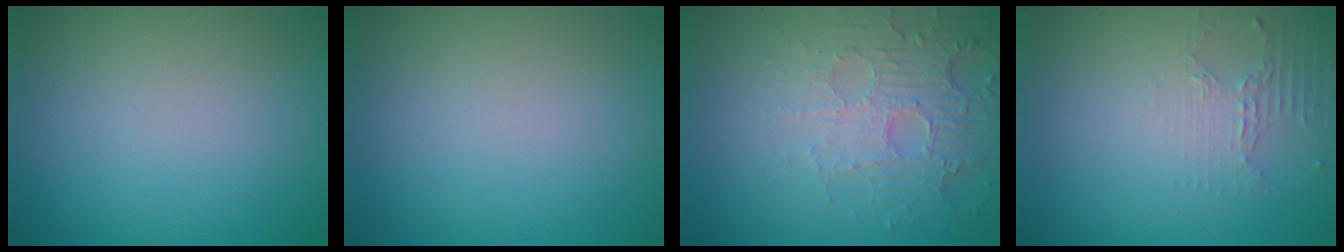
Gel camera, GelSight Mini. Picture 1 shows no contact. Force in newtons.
{"total": 0.0}
{"total": 5.5, "press": 3.7, "slide": 4.0}
{"total": 2.0, "press": 1.5, "slide": 1.4}